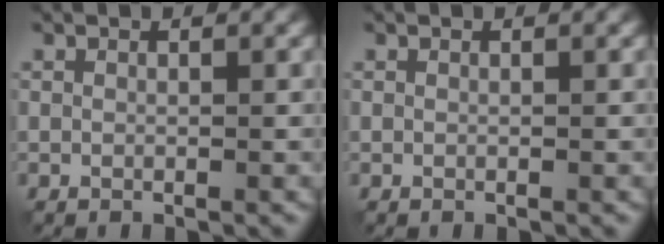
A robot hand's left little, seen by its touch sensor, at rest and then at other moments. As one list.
[{"total": 0.0}]